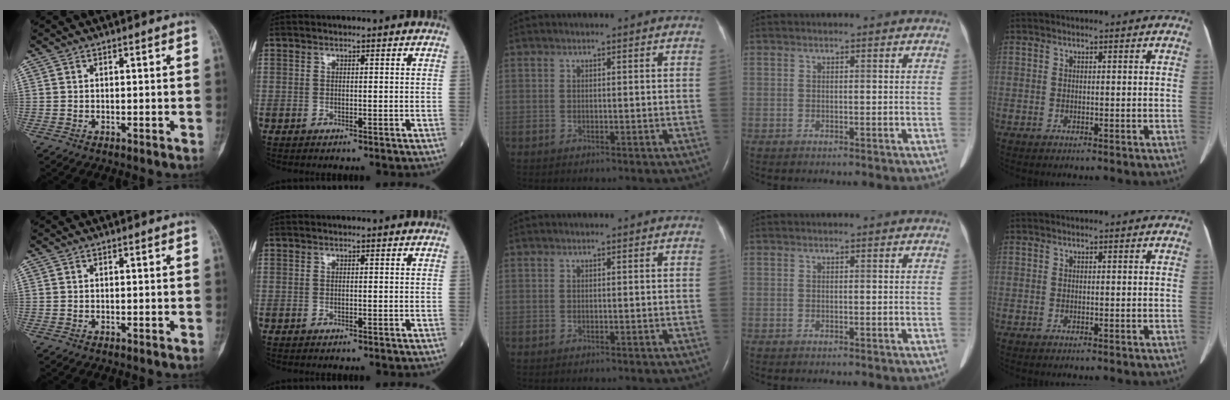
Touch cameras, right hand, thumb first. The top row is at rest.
{}